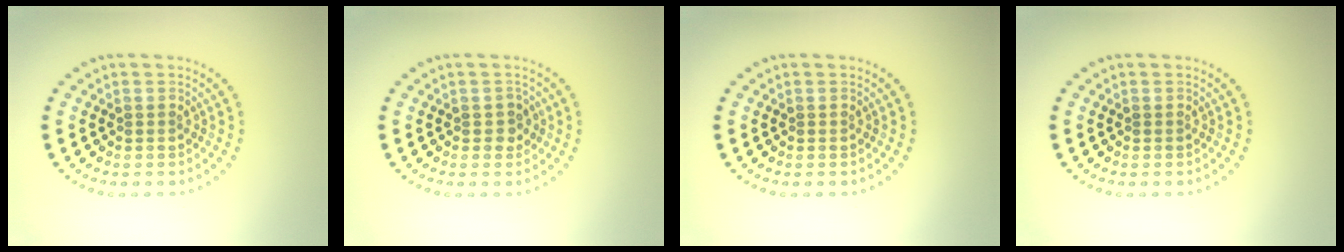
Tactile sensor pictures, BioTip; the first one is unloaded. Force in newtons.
{"total": 1.4, "press": 1.3, "slide": 0.3}
{"total": 0.0}
{"total": 0.0}